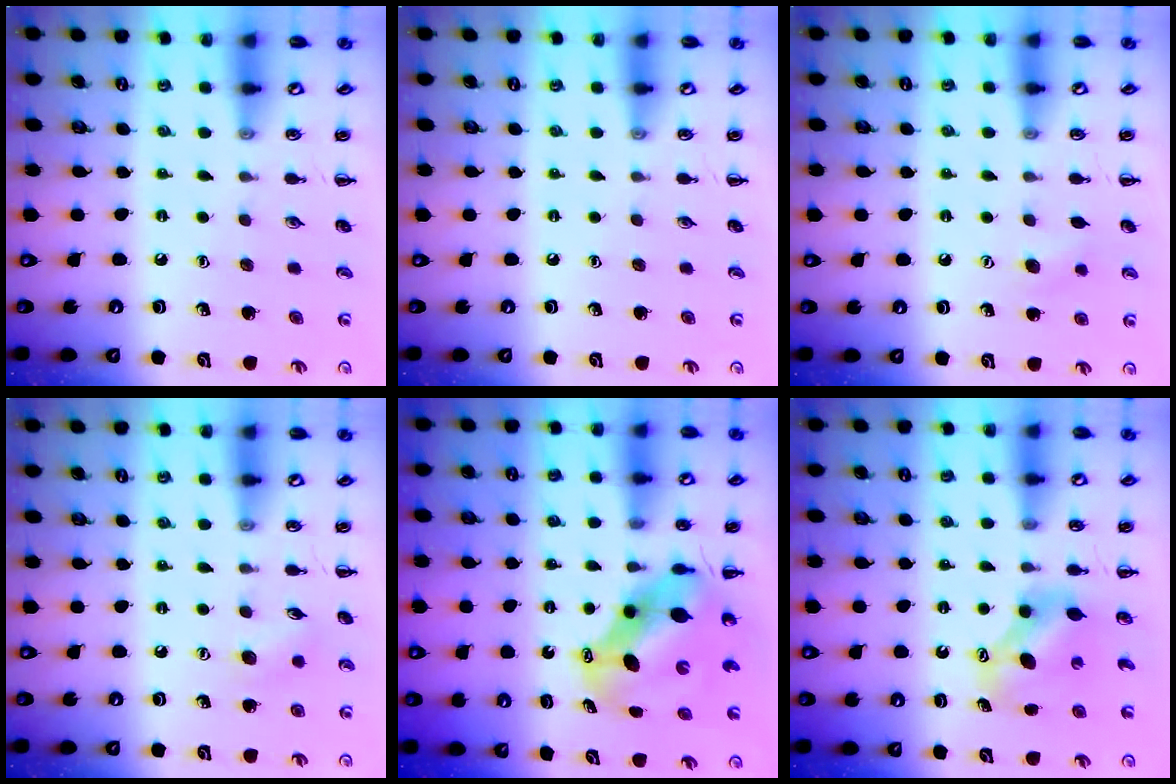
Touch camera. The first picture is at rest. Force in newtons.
{"total": 0.0}
{"total": 7.0, "press": 6.8, "slide": 1.8}
{"total": 7.2, "press": 7.0, "slide": 1.4}
{"total": 8.4, "press": 8.1, "slide": 2.2}
{"total": 7.7, "press": 7.7, "slide": 0.6}